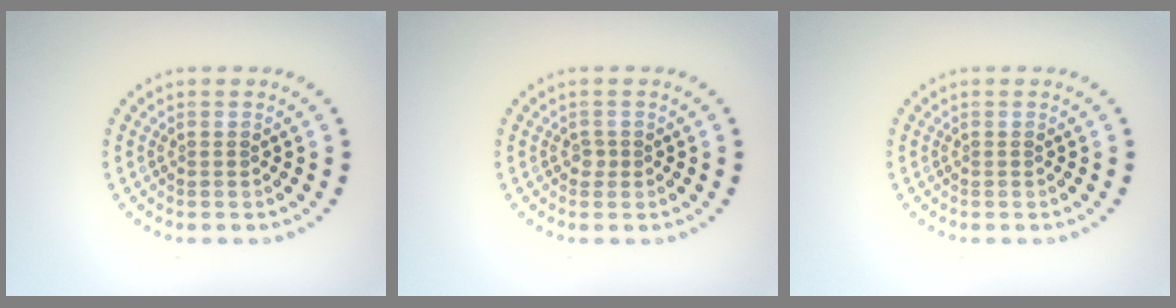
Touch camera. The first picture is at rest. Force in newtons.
{"total": 0.8, "press": 0.6, "slide": 0.4}
{"total": 0.0}